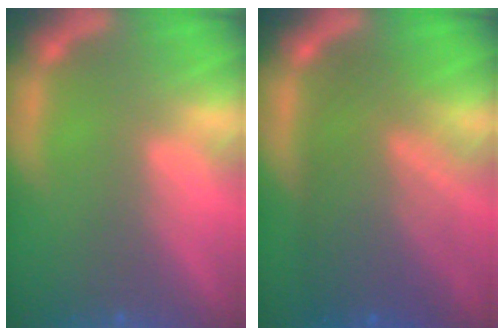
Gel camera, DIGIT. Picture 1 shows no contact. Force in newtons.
{"total": 9.0}